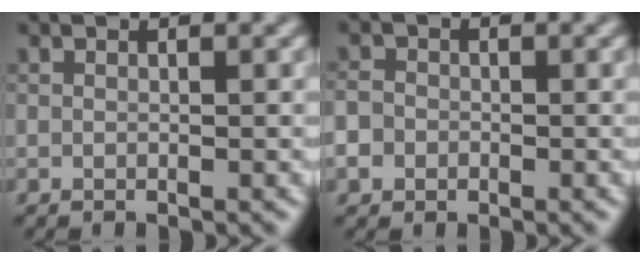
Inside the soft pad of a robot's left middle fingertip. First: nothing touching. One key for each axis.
{"total": 2.2, "fx": -0.8, "fy": 1.9, "fz": 0.8, "tx": -0.008, "ty": 0.000, "tz": -0.017}